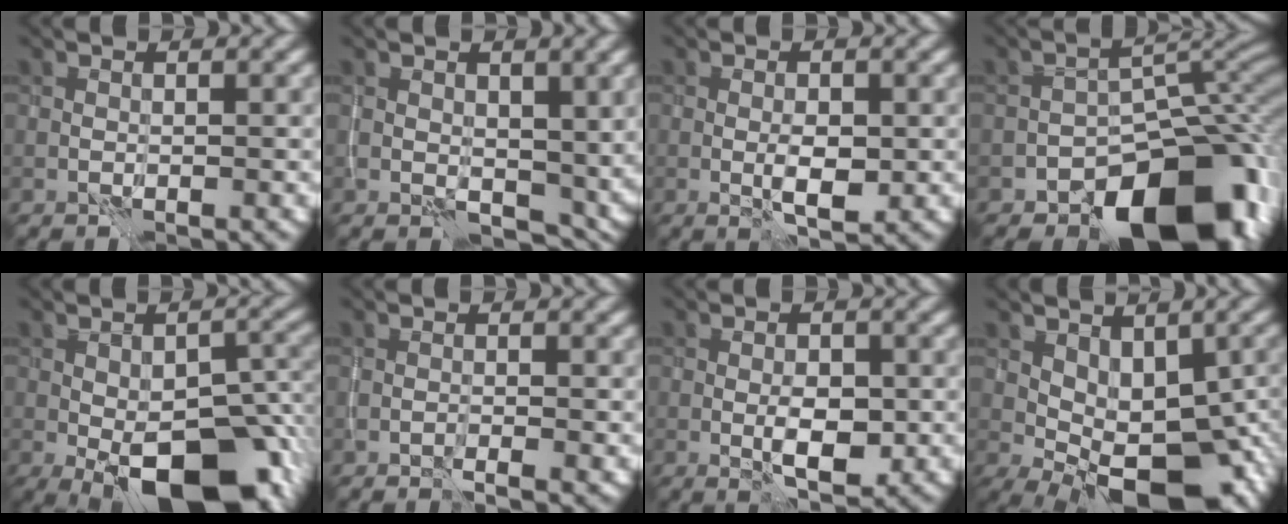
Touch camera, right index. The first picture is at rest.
{"total": 4.0, "force": [0.5, 2.7, 2.9], "torque": [-0.052, -0.012, 0.011]}
{"total": 2.2, "force": [-0.3, 0.9, 2.0], "torque": [-0.034, -0.003, -0.001]}
{"total": 13.1, "force": [-7.8, 6.9, 8.0], "torque": [-0.086, 0.006, -0.130]}
{"total": 12.6, "force": [-5.3, 5.8, 9.8], "torque": [-0.139, -0.020, -0.079]}
{"total": 0.6, "force": [-0.3, -0.2, 0.4], "torque": [-0.010, -0.004, -0.007]}
{"total": 3.0, "force": [-0.5, 1.4, 2.6], "torque": [-0.041, -0.003, -0.007]}
{"total": 9.9, "force": [-2.0, 5.5, 7.9], "torque": [-0.108, -0.009, -0.020]}